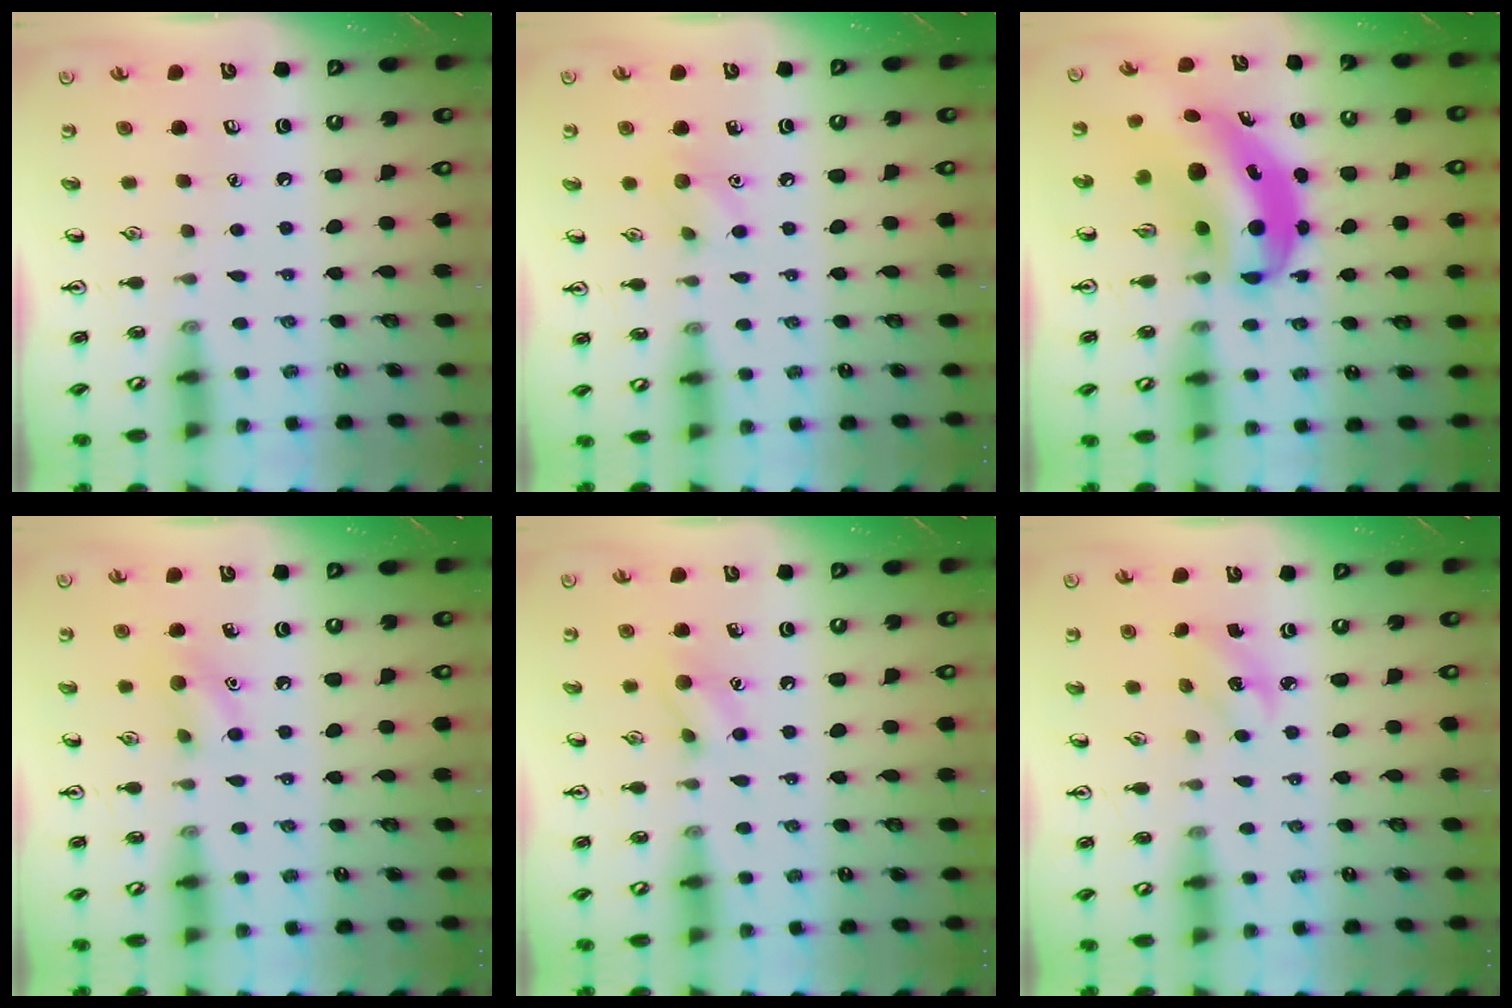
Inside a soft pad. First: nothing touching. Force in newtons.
{"total": 5.9, "press": 5.6, "slide": 1.9}
{"total": 9.5, "press": 9.1, "slide": 2.5}
{"total": 7.8, "press": 7.6, "slide": 1.8}
{"total": 7.2, "press": 7.2, "slide": 1.0}
{"total": 2.9, "press": 2.8, "slide": 0.9}